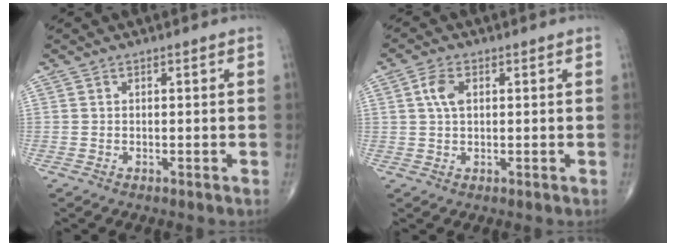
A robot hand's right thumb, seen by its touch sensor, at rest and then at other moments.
{"total": 4.0, "force": [1.1, 2.2, 3.1], "torque": [-0.068, 0.003, 0.019]}